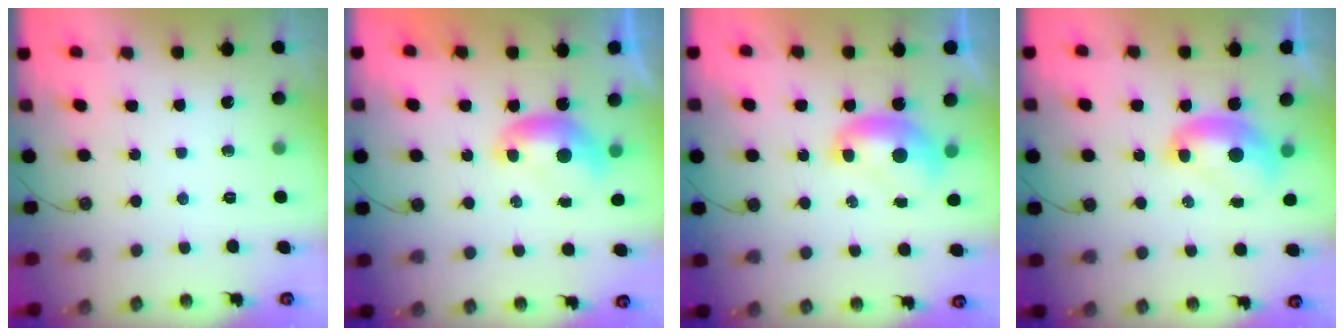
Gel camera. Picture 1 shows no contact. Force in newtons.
{"total": 0.0}
{"total": 1.6, "press": 1.5, "slide": 0.1}
{"total": 2.0, "press": 2.0, "slide": 0.0}